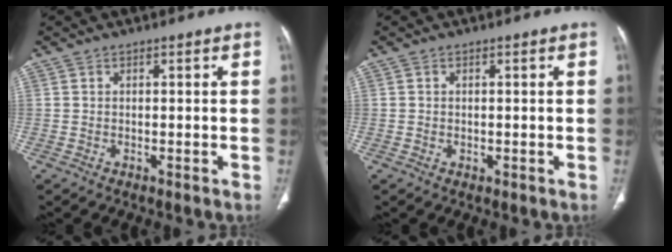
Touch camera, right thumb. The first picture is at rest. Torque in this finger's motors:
{"motor_torque": [-0.34, 0.11, 0.10, 0.40, -0.03]}